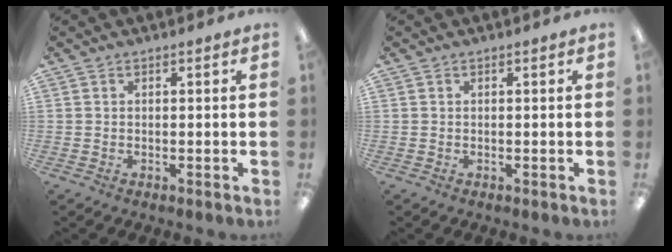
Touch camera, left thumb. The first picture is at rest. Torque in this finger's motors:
{"motor_torque": [0.02, 0.02, 0.01, -0.11, 0.00]}